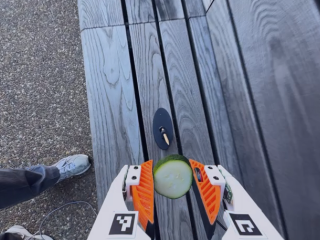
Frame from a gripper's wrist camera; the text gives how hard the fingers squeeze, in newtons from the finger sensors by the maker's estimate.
{"total": 12.1, "left": 12.8, "right": 11.5}